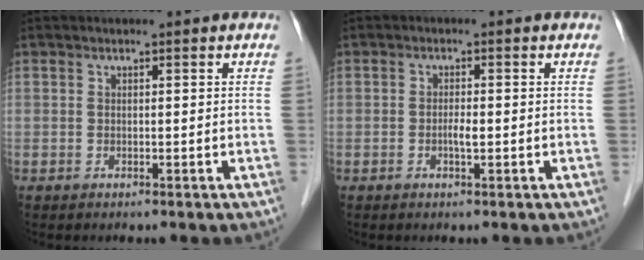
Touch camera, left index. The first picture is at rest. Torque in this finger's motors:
{"motor_torque": [0.43, 0.38, 0.05, 0.01]}